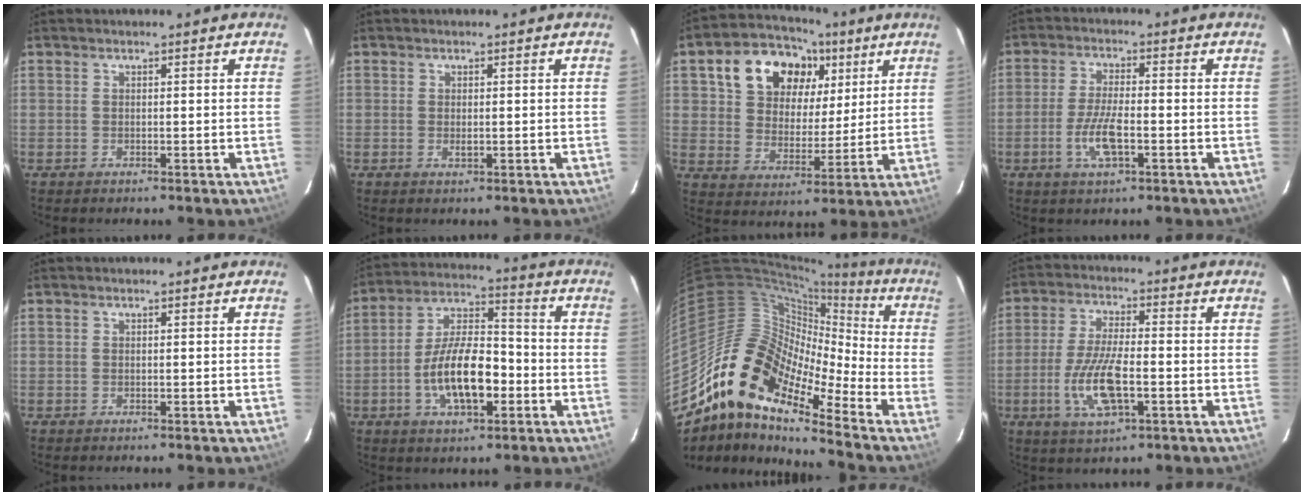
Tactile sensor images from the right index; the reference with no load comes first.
{"total": 1.1, "force": [-0.1, 0.6, 0.9], "torque": [-0.017, 0.000, -0.001]}
{"total": 17.1, "force": [8.1, 12.0, 9.2], "torque": [-0.199, 0.054, 0.145]}
{"total": 7.0, "force": [-2.5, 2.1, 6.3], "torque": [-0.131, -0.004, -0.048]}
{"total": 0.0}
{"total": 13.6, "force": [-4.1, 5.7, 11.6], "torque": [-0.223, 0.008, -0.068]}
{"total": 16.0, "force": [-11.0, 5.9, 10.0], "torque": [-0.147, -0.001, -0.228]}
{"total": 10.8, "force": [-3.2, 3.4, 9.8], "torque": [-0.202, -0.008, -0.059]}